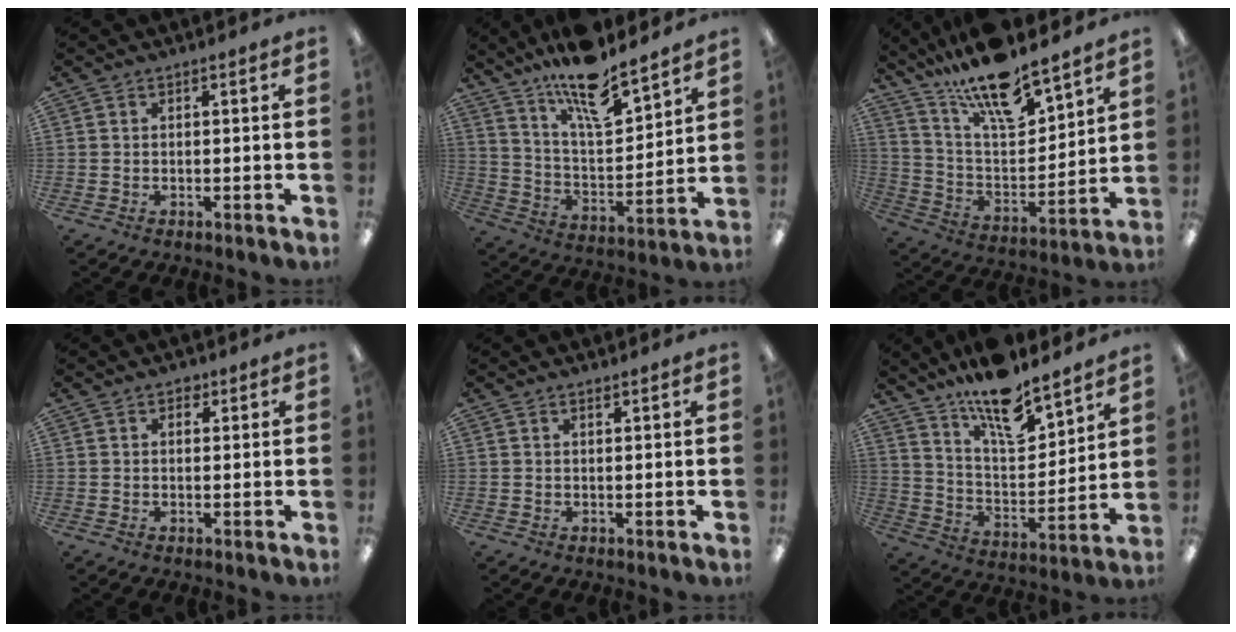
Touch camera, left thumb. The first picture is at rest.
{"total": 14.9, "force": [12.7, 3.6, 6.9], "torque": [-0.125, -0.088, 0.220]}
{"total": 16.5, "force": [14.4, 3.4, 7.3], "torque": [-0.145, -0.098, 0.250]}
{"total": 2.0, "force": [1.3, 1.3, 0.9], "torque": [-0.003, -0.002, 0.019]}
{"total": 0.9, "force": [0.8, 0.3, 0.3], "torque": [-0.007, 0.000, 0.015]}
{"total": 14.8, "force": [12.3, 4.5, 7.0], "torque": [-0.125, -0.083, 0.215]}